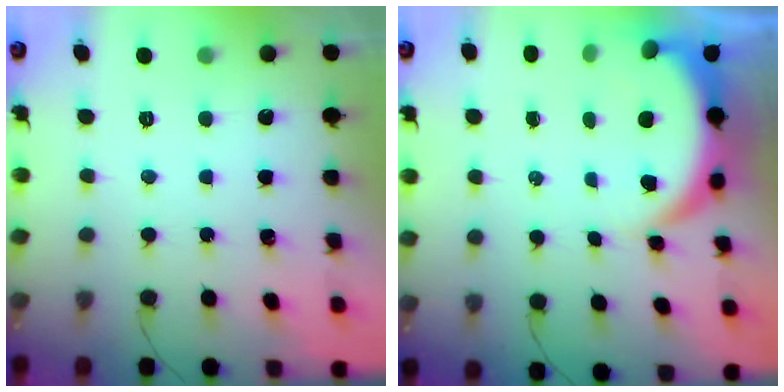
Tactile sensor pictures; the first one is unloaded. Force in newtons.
{"total": 6.8, "press": 6.8, "slide": 0.9}